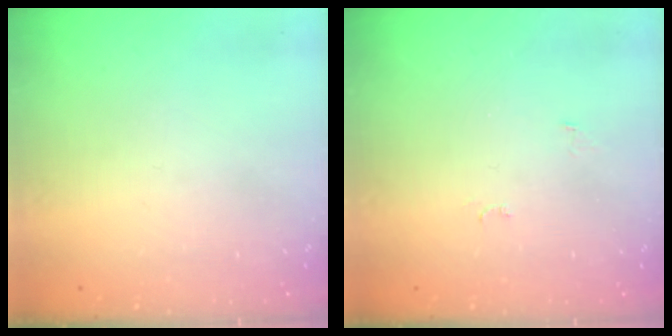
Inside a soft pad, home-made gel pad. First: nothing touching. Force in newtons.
{"total": 4.5, "press": 4.5, "slide": 0.5}